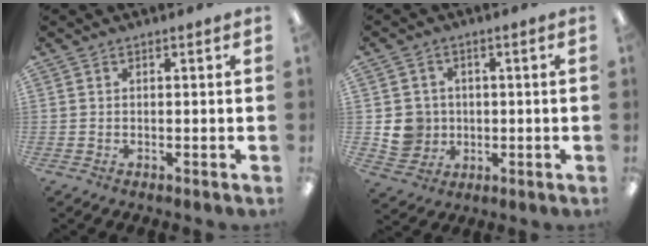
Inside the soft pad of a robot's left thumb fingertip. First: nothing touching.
{"total": 7.0, "force": [0.0, 6.9, 1.4], "torque": [-0.040, 0.009, 0.006]}